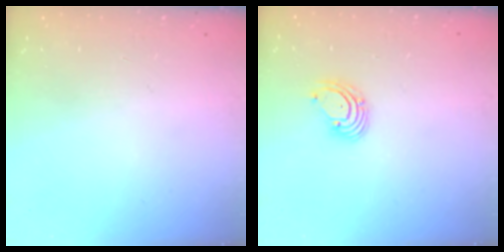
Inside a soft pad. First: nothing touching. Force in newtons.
{"total": 2.7, "press": 2.7, "slide": 0.3}